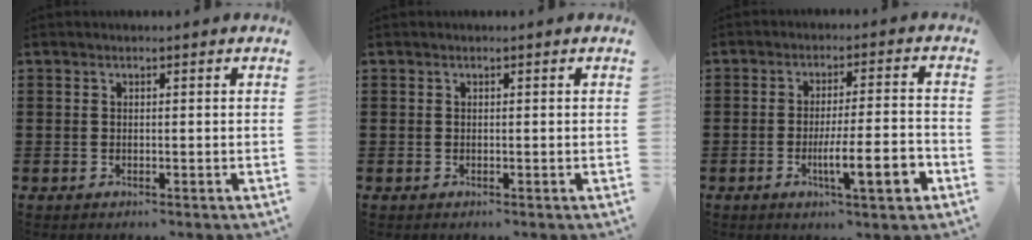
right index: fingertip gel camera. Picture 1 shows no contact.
{"total": 0.0}
{"total": 8.8, "force": [-3.0, 1.5, 8.1], "torque": [-0.120, -0.006, -0.049]}